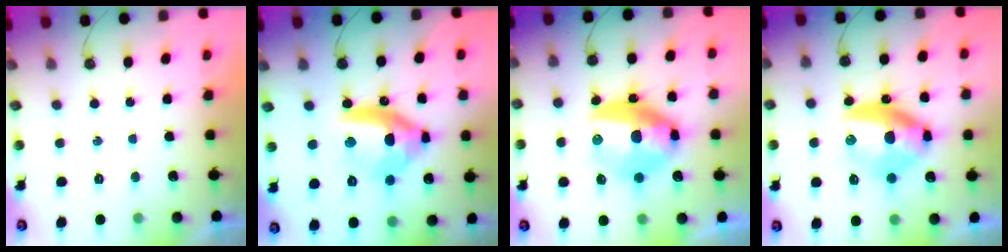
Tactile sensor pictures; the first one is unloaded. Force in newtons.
{"total": 14.7, "press": 14.6, "slide": 2.0}
{"total": 18.7, "press": 18.0, "slide": 5.2}
{"total": 14.6, "press": 14.4, "slide": 1.9}